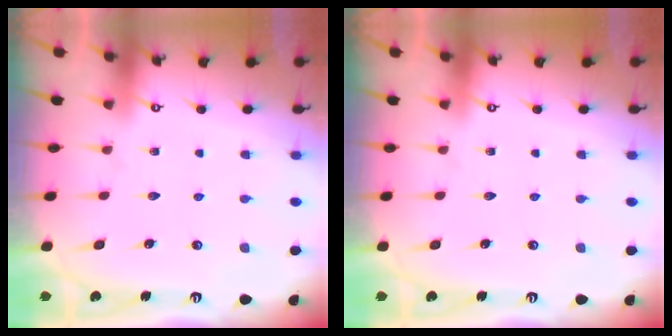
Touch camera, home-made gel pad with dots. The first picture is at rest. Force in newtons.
{"total": 0.0}